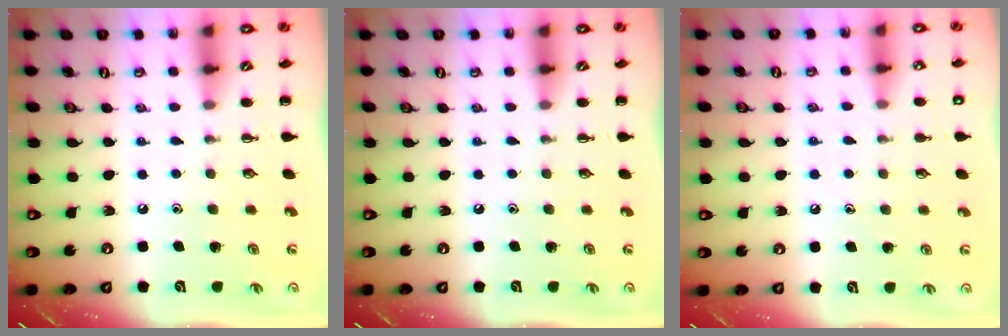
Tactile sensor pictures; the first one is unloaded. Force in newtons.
{"total": 0.0}
{"total": 6.7, "press": 6.3, "slide": 2.2}